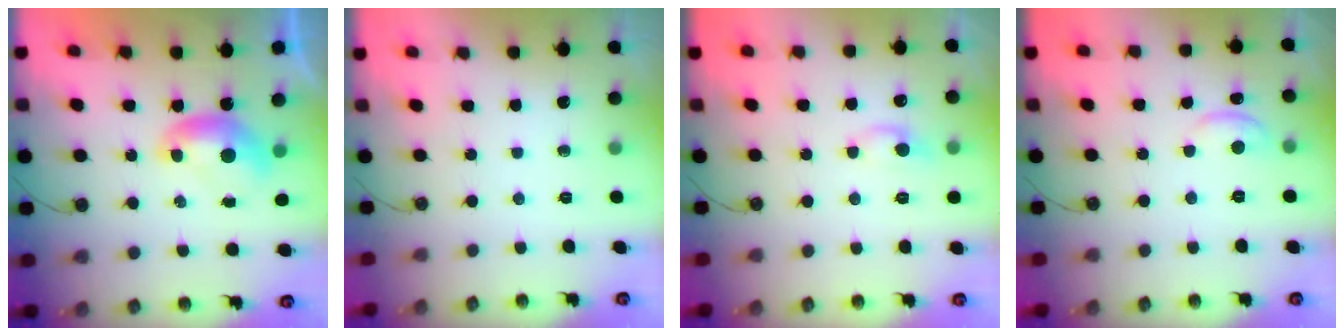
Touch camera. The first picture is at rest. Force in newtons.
{"total": 0.0}
{"total": 1.0, "press": 0.9, "slide": 0.5}
{"total": 0.6, "press": 0.4, "slide": 0.5}